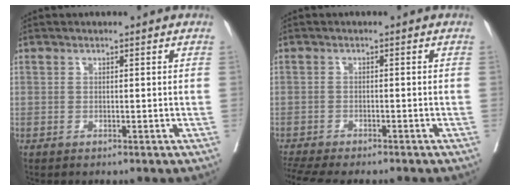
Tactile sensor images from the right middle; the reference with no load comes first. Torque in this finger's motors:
{"motor_torque": [1.01, -1.12, 0.14, 0.11]}